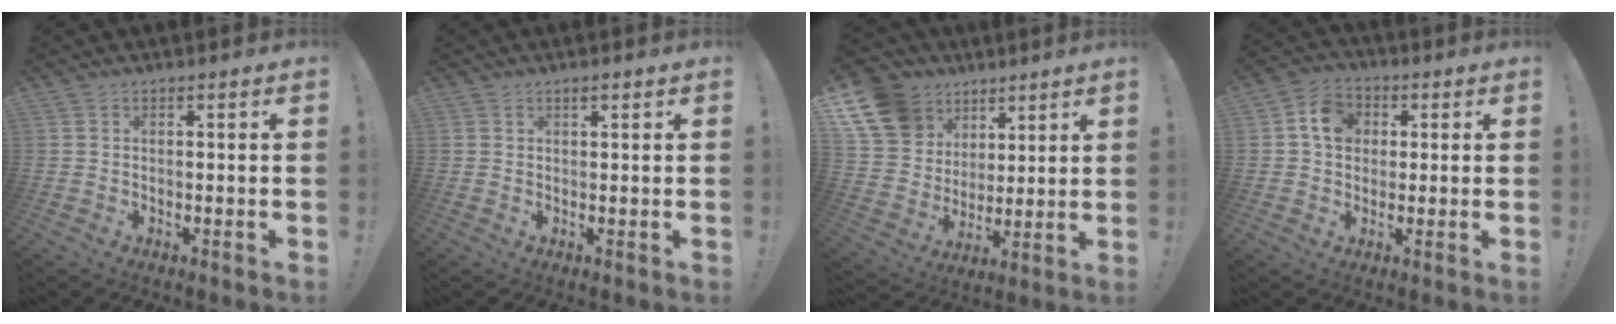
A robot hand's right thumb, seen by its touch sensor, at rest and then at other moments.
{"total": 1.2, "force": [0.8, 0.4, 0.8], "torque": [-0.009, -0.001, 0.014]}
{"total": 16.8, "force": [8.6, 13.1, 6.1], "torque": [-0.099, -0.048, 0.188]}
{"total": 8.7, "force": [2.0, 7.3, 4.4], "torque": [-0.065, 0.008, 0.041]}